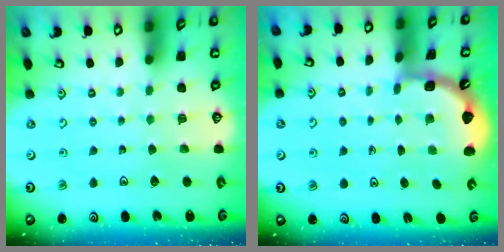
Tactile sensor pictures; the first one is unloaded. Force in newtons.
{"total": 2.0, "press": 2.0, "slide": 0.2}